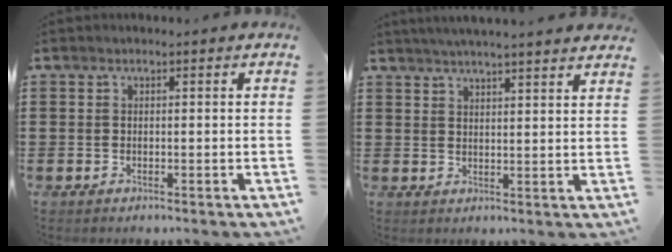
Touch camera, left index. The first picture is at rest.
{"total": 3.4, "force": [3.3, -0.7, 0.8], "torque": [-0.026, -0.011, 0.057]}